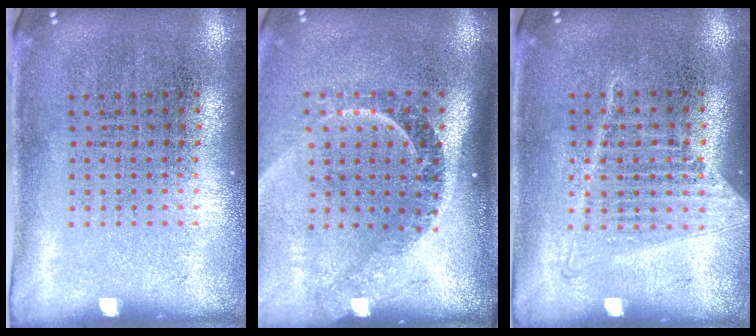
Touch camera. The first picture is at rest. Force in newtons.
{"total": 2.4, "press": 1.7, "slide": 1.7}
{"total": 1.2, "press": 1.1, "slide": 0.5}